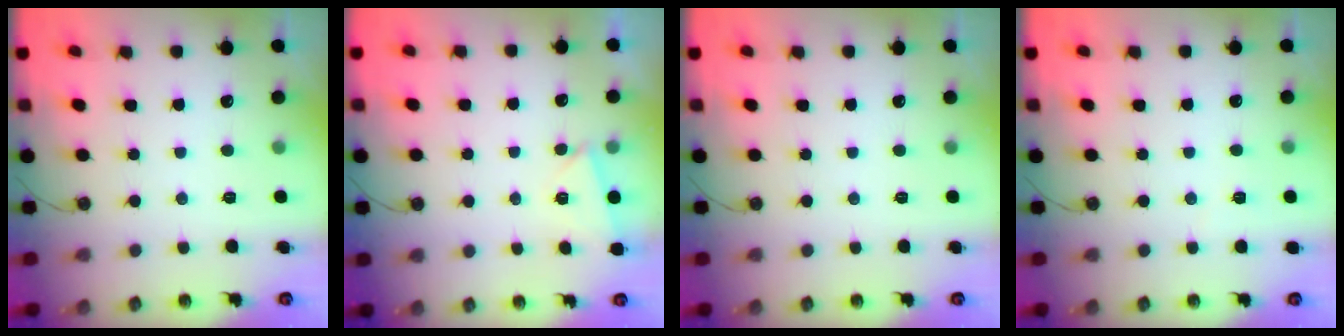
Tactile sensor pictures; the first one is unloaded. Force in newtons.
{"total": 3.1, "press": 2.3, "slide": 2.1}
{"total": 0.0}
{"total": 2.9, "press": 1.5, "slide": 2.5}